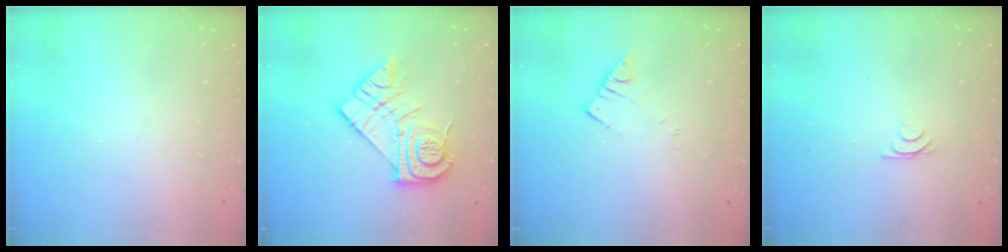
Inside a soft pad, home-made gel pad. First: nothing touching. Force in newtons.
{"total": 15.9, "press": 15.9, "slide": 1.0}
{"total": 2.6, "press": 2.6, "slide": 0.1}
{"total": 5.1, "press": 5.0, "slide": 0.9}